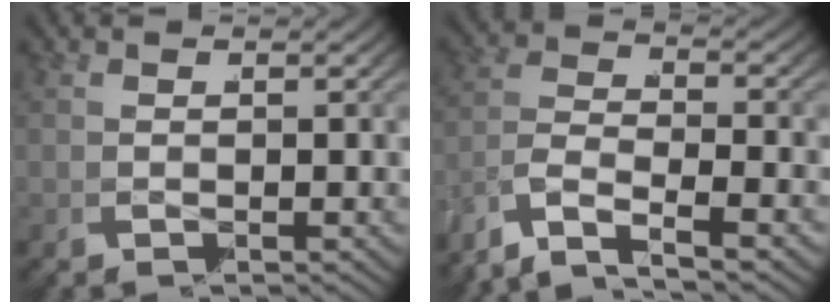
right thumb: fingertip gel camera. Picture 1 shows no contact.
{"total": 7.6, "force": [-4.1, 5.0, 4.0], "torque": [-0.095, -0.023, -0.071]}